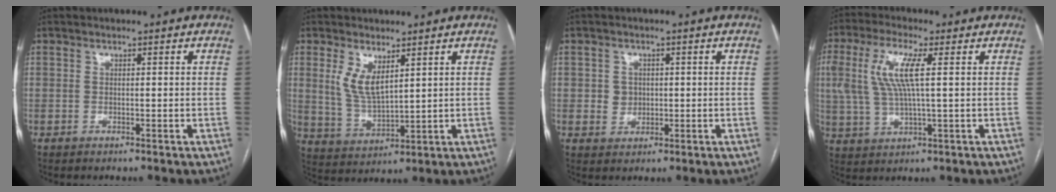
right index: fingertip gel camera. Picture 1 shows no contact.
{"total": 6.1, "force": [2.9, 2.2, 4.9], "torque": [-0.104, -0.008, 0.069]}
{"total": 2.8, "force": [0.2, 2.6, 0.9], "torque": [-0.012, 0.004, 0.008]}
{"total": 9.3, "force": [2.1, 2.0, 8.9], "torque": [-0.204, 0.012, 0.043]}